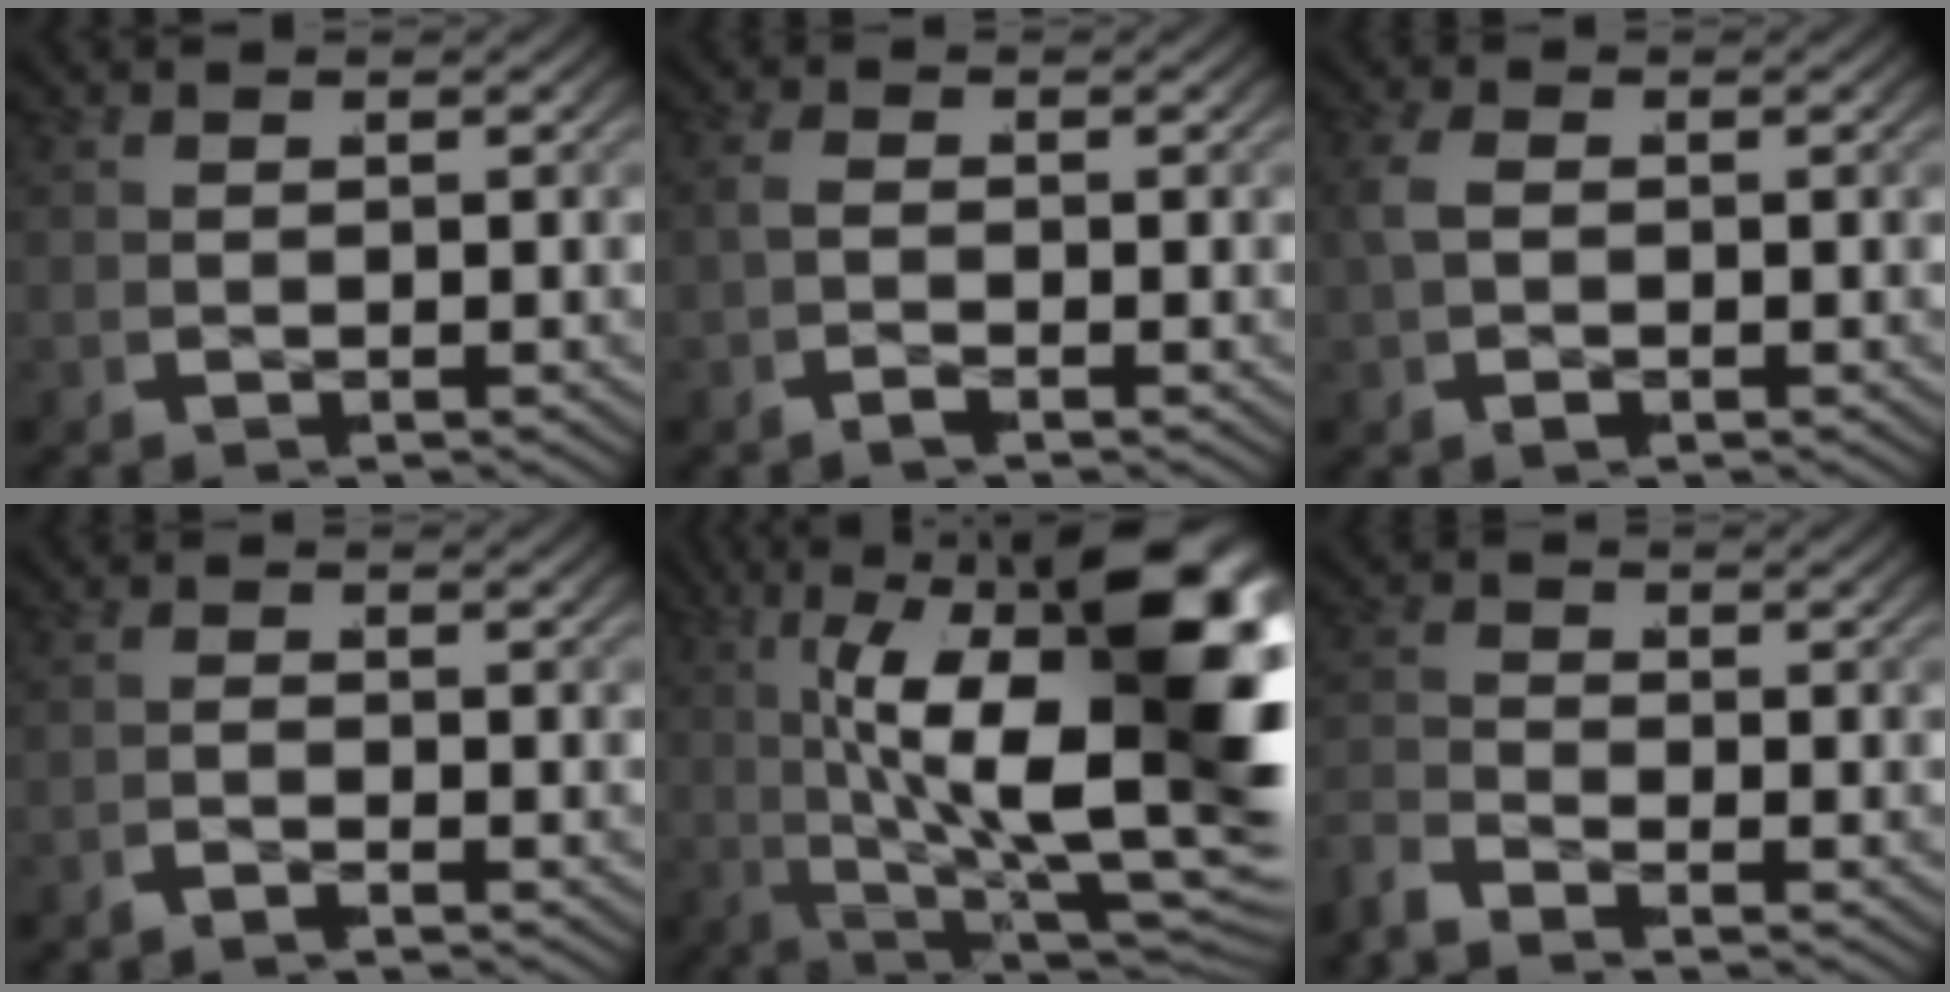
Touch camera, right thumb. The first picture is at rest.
{"total": 0.8, "force": [-0.6, 0.2, 0.6], "torque": [-0.019, 0.002, -0.016]}
{"total": 2.3, "force": [0.0, 1.6, 1.6], "torque": [-0.045, -0.001, 0.001]}
{"total": 1.1, "force": [-1.0, -0.5, -0.2], "torque": [0.004, 0.007, -0.030]}
{"total": 23.4, "force": [1.5, 11.1, 20.6], "torque": [-0.312, -0.043, 0.038]}
{"total": 2.2, "force": [-2.2, 0.1, 0.3], "torque": [-0.006, -0.002, -0.052]}